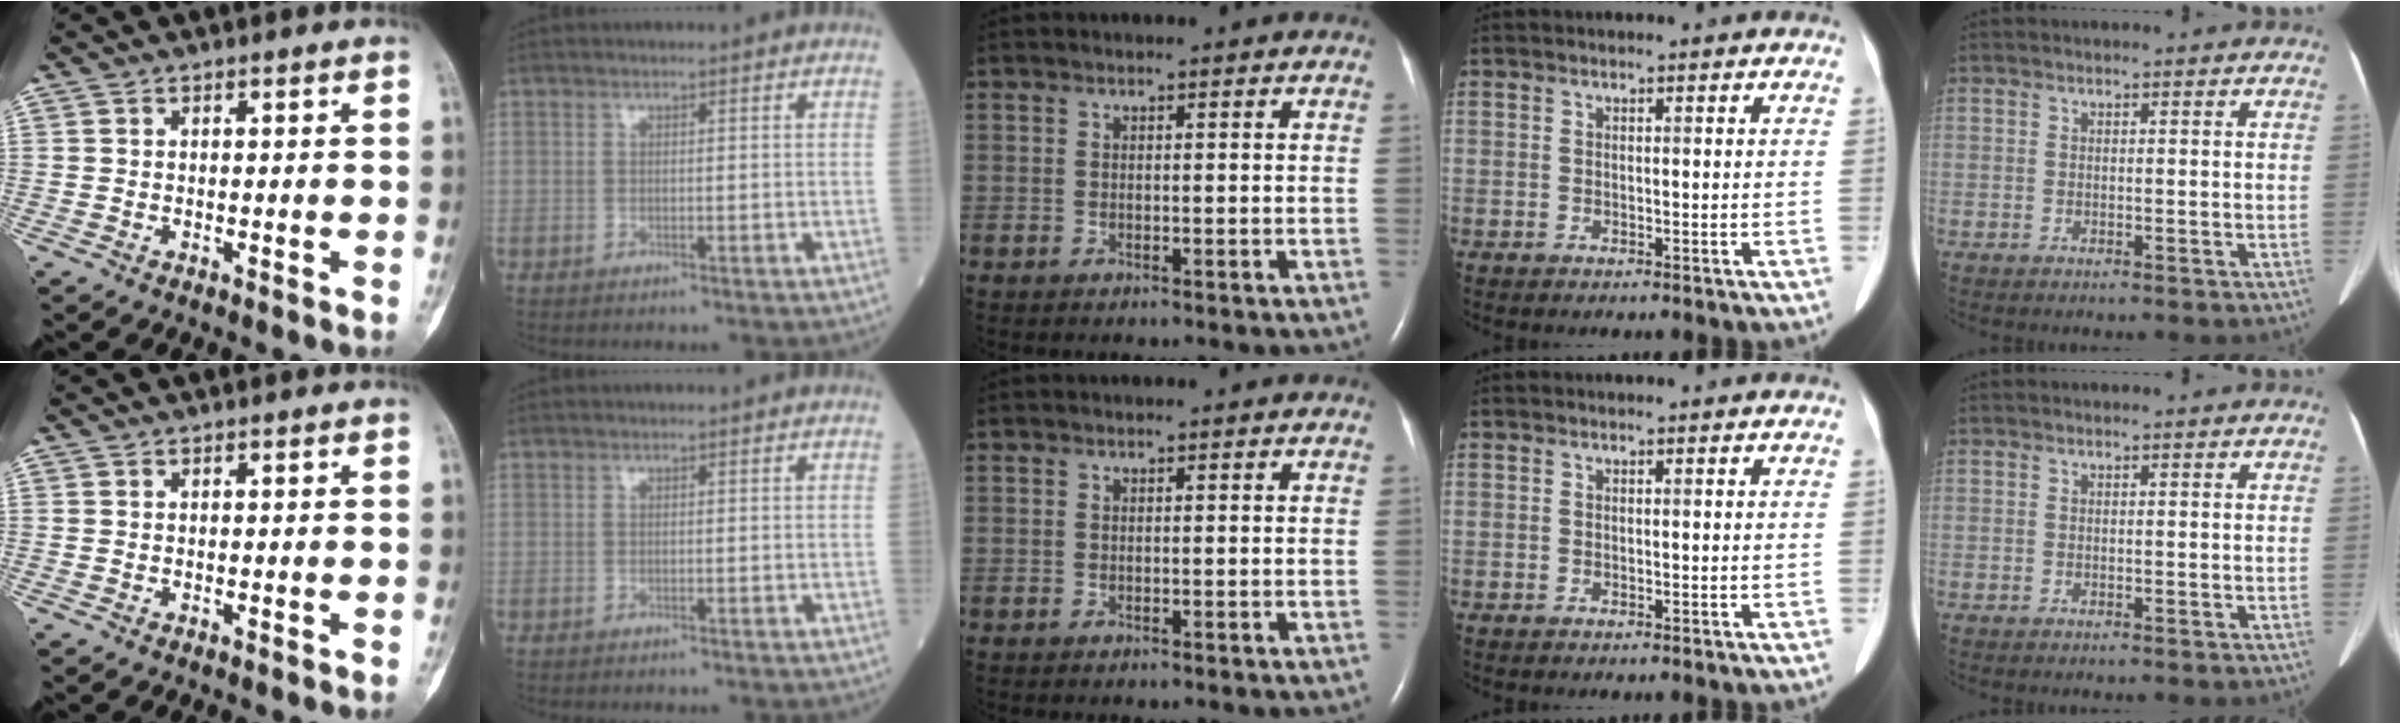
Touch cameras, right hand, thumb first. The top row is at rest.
{}